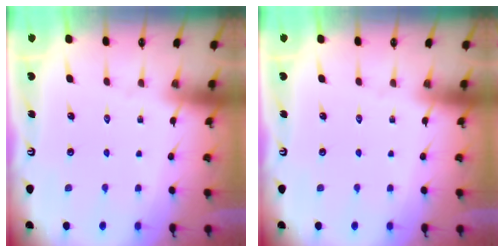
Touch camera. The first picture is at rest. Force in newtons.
{"total": 0.0}